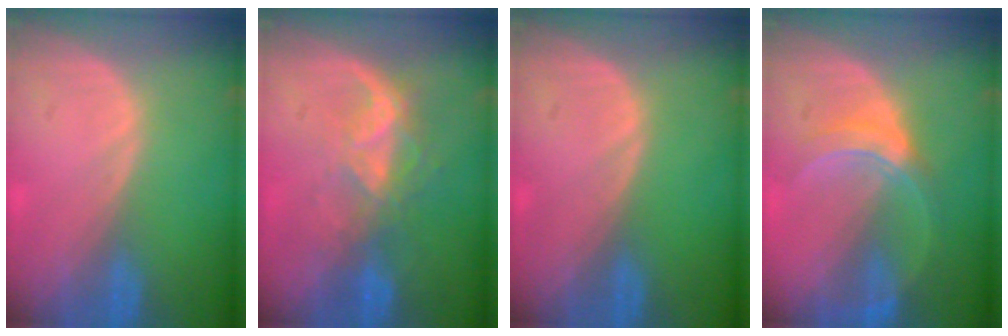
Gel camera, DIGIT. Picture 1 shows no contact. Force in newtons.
{"total": 6.4, "press": 5.9, "slide": 2.6}
{"total": 0.0}
{"total": 5.9, "press": 5.7, "slide": 1.6}